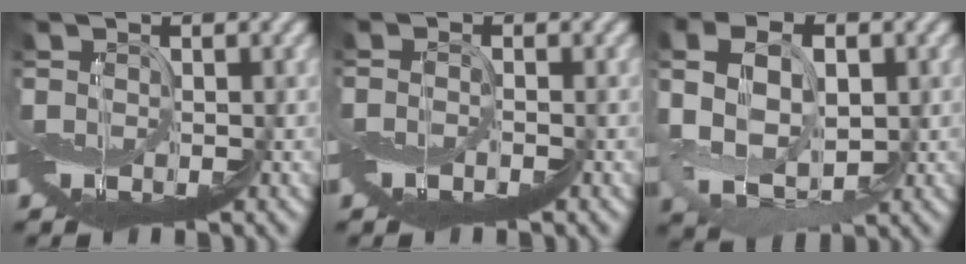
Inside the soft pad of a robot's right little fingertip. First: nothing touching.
{"total": 2.7, "force": [-2.0, -1.6, -1.0], "torque": [-0.001, 0.008, -0.039]}
{"total": 3.6, "force": [0.9, 2.4, 2.5], "torque": [-0.085, 0.016, 0.017]}